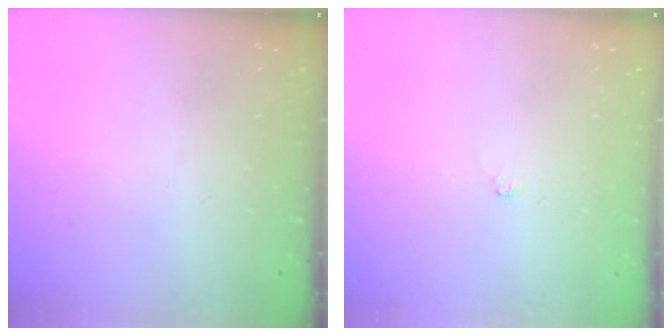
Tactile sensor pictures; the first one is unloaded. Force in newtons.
{"total": 2.6, "press": 2.6, "slide": 0.3}